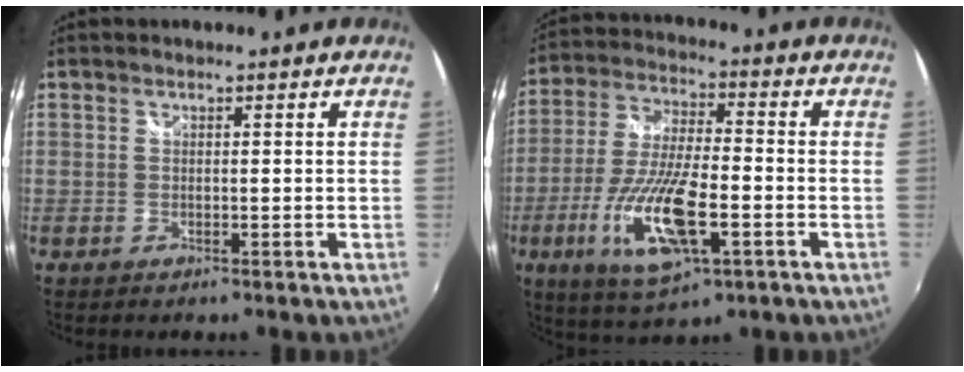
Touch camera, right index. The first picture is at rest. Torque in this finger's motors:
{"motor_torque": [1.63, -0.51, 0.61, 0.12]}